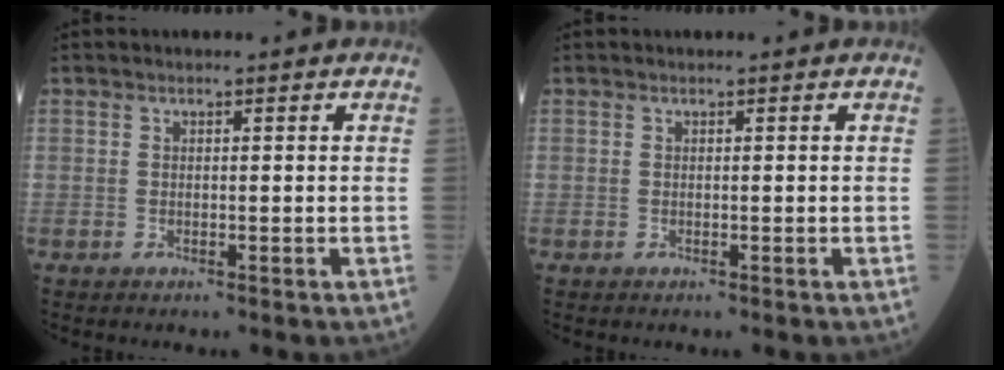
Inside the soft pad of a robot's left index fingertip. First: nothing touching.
{"total": 0.0}